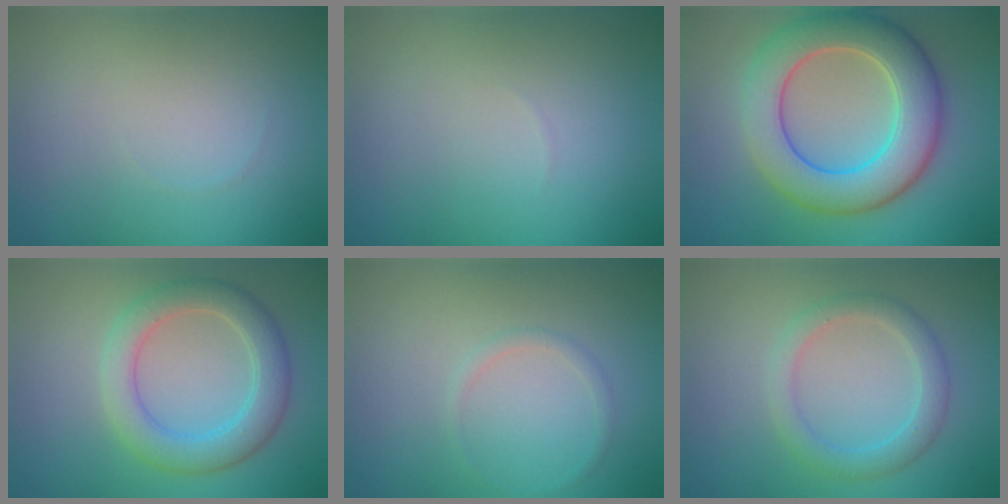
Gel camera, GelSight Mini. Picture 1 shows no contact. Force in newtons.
{"total": 0.0}
{"total": 8.1, "press": 8.1, "slide": 0.2}
{"total": 4.4, "press": 4.4, "slide": 0.2}
{"total": 0.8, "press": 0.8, "slide": 0.0}
{"total": 2.7, "press": 2.7, "slide": 0.0}